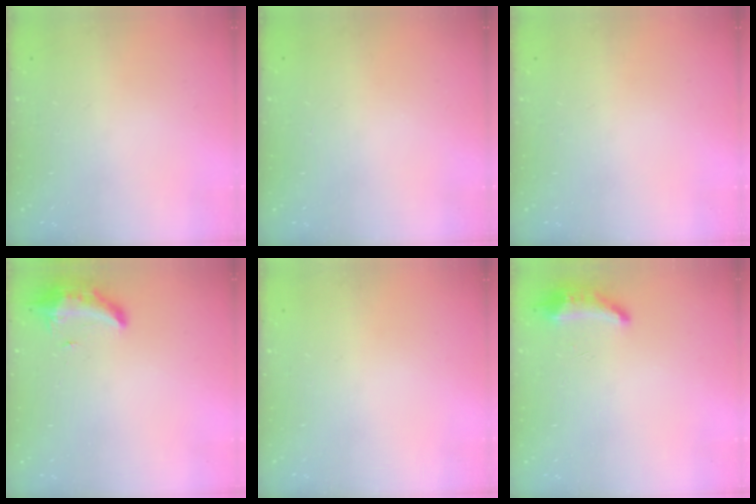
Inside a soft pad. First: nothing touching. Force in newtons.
{"total": 0.0}
{"total": 0.0}
{"total": 8.3, "press": 8.2, "slide": 1.5}
{"total": 0.0}
{"total": 8.7, "press": 8.5, "slide": 2.0}